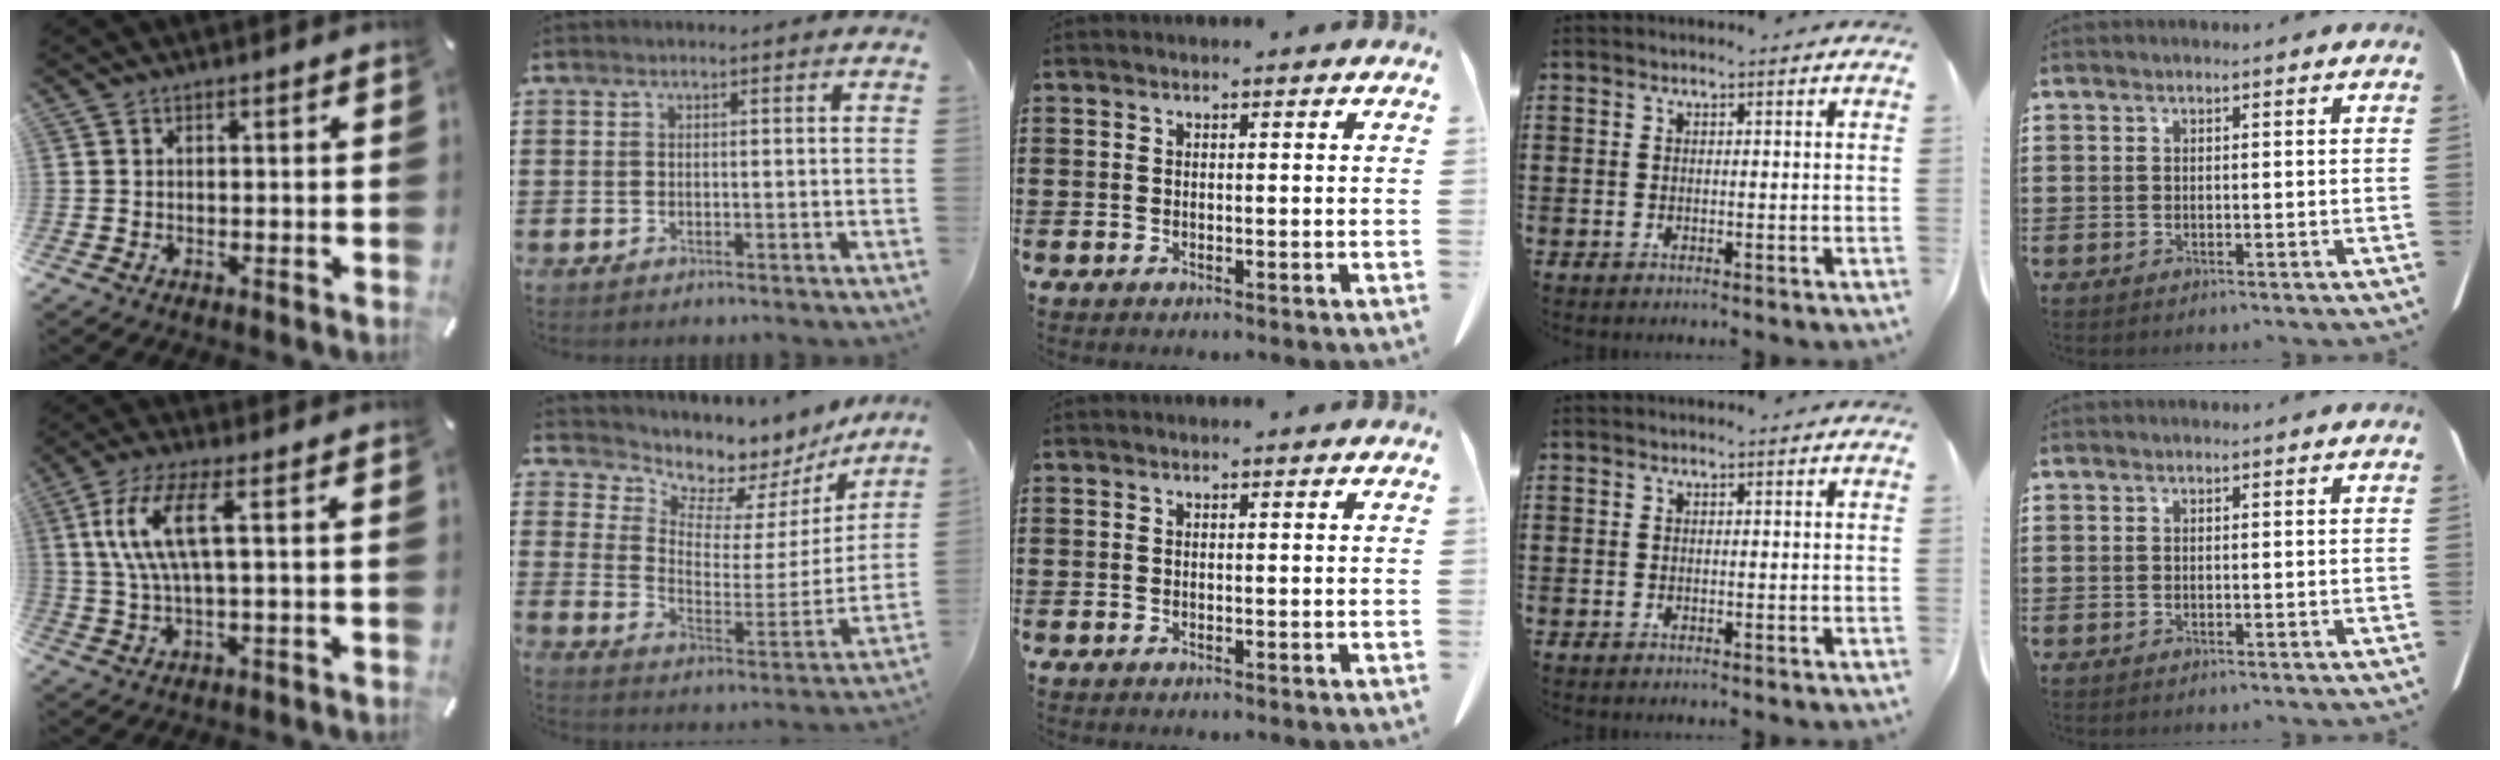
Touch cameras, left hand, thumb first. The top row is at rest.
{"thumb": {"total": 10.8, "force": [2.7, 3.1, 10.0], "torque": [-0.219, -0.006, 0.040]}, "index": {"total": 6.4, "force": [6.0, 2.3, -0.2], "torque": [-0.026, -0.072, 0.099]}}